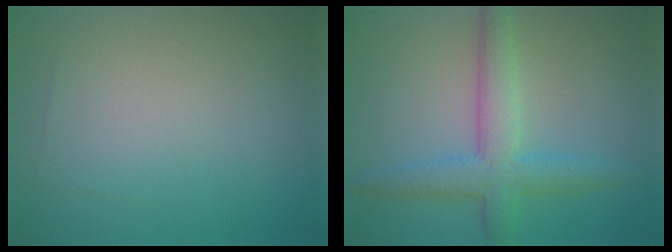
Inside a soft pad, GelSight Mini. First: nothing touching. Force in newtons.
{"total": 4.7, "press": 4.7, "slide": 0.1}